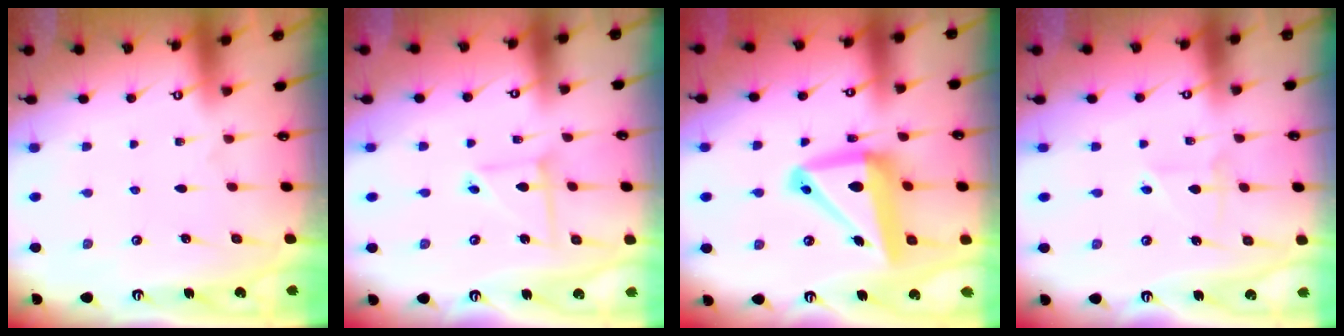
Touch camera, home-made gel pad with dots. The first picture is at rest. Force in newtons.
{"total": 5.4, "press": 5.4, "slide": 0.5}
{"total": 16.0, "press": 15.8, "slide": 2.2}
{"total": 2.7, "press": 2.7, "slide": 0.3}